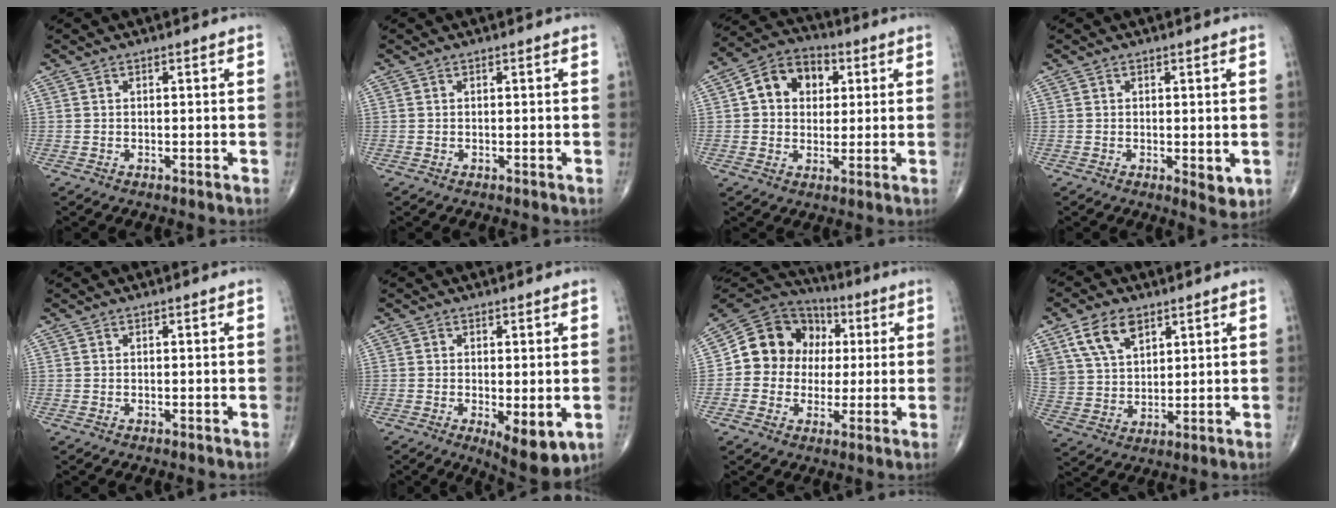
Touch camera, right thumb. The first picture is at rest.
{"total": 0.0}
{"total": 10.6, "force": [2.6, 8.2, 6.2], "torque": [-0.068, 0.009, 0.033]}
{"total": 3.3, "force": [-0.5, 1.6, 2.9], "torque": [-0.032, -0.009, -0.005]}
{"total": 0.0}
{"total": 8.0, "force": [-2.1, 3.2, 7.0], "torque": [-0.096, -0.020, -0.023]}
{"total": 14.0, "force": [1.1, 12.4, 6.4], "torque": [-0.070, 0.027, 0.010]}
{"total": 10.9, "force": [6.0, 6.7, 6.1], "torque": [-0.101, -0.016, 0.126]}